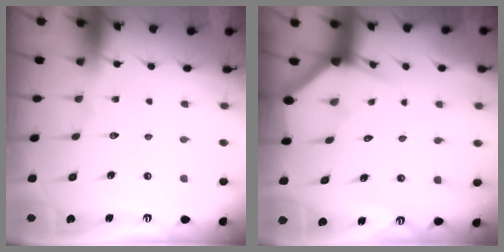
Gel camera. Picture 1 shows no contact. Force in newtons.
{"total": 2.6, "press": 2.6, "slide": 0.1}